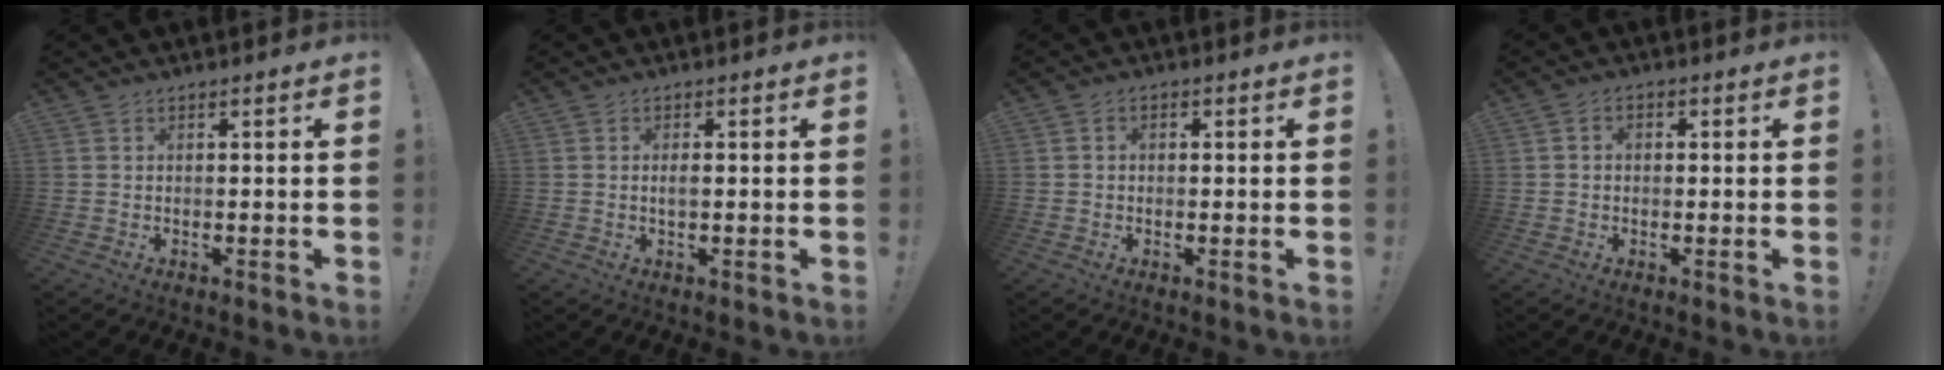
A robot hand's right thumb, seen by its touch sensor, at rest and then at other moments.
{"total": 1.3, "force": [0.0, 0.4, 1.2], "torque": [-0.017, -0.001, -0.002]}
{"total": 1.5, "force": [-0.5, 1.2, 0.8], "torque": [-0.013, 0.005, -0.009]}
{"total": 2.0, "force": [-0.5, 1.5, 1.1], "torque": [-0.010, 0.004, -0.011]}